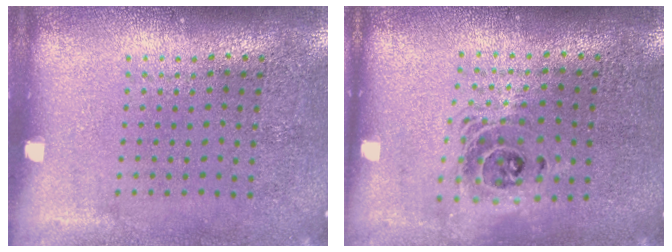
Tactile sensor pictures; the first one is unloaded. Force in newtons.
{"total": 1.5, "press": 1.3, "slide": 0.9}